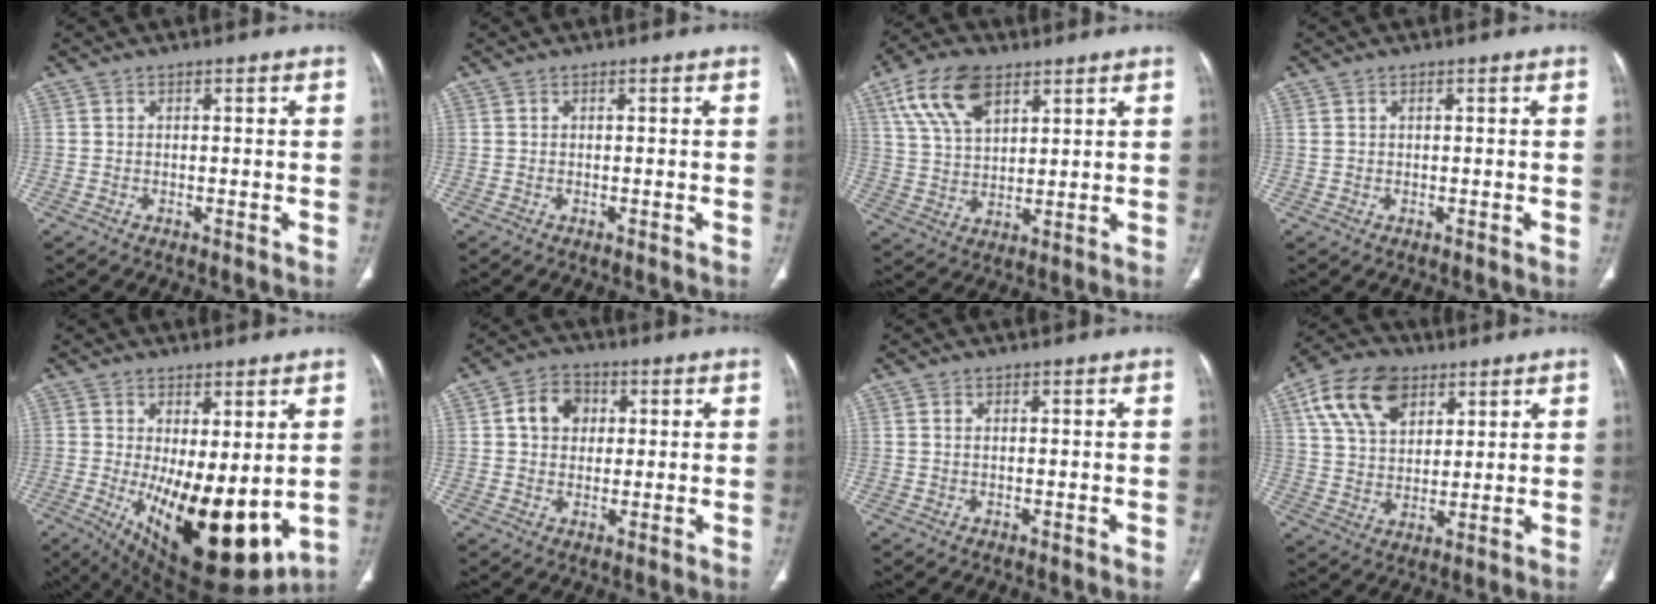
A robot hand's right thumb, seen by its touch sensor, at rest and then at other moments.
{"total": 0.0}
{"total": 12.5, "force": [6.6, 6.6, 8.2], "torque": [-0.146, -0.013, 0.128]}
{"total": 0.8, "force": [0.3, 0.6, 0.5], "torque": [-0.014, 0.008, 0.012]}
{"total": 18.4, "force": [-1.9, 7.7, 16.6], "torque": [-0.256, -0.040, -0.002]}
{"total": 6.8, "force": [1.5, 5.4, 3.8], "torque": [-0.042, 0.007, 0.019]}
{"total": 0.5, "force": [0.1, 0.3, 0.4], "torque": [-0.013, 0.005, 0.003]}
{"total": 14.1, "force": [6.8, 8.9, 8.6], "torque": [-0.143, -0.010, 0.125]}